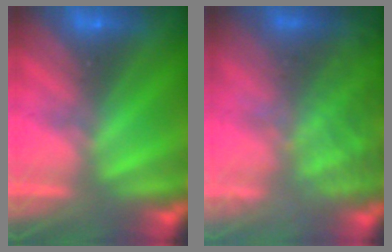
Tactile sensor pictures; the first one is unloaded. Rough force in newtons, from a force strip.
{"total": 7.2}